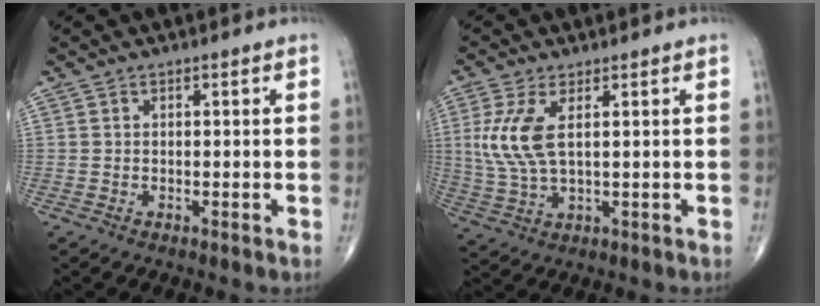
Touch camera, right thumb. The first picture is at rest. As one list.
[{"total": 8.3, "force": [2.0, 3.2, 7.4], "torque": [-0.183, -0.007, 0.048]}]